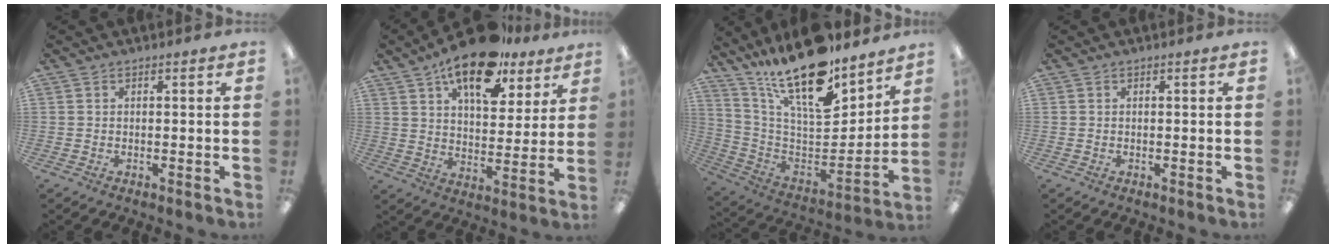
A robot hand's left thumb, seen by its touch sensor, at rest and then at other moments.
{"total": 17.6, "force": [12.2, 7.6, 10.2], "torque": [-0.158, -0.063, 0.207]}
{"total": 21.9, "force": [16.8, 7.1, 12.0], "torque": [-0.210, -0.119, 0.290]}
{"total": 0.0}